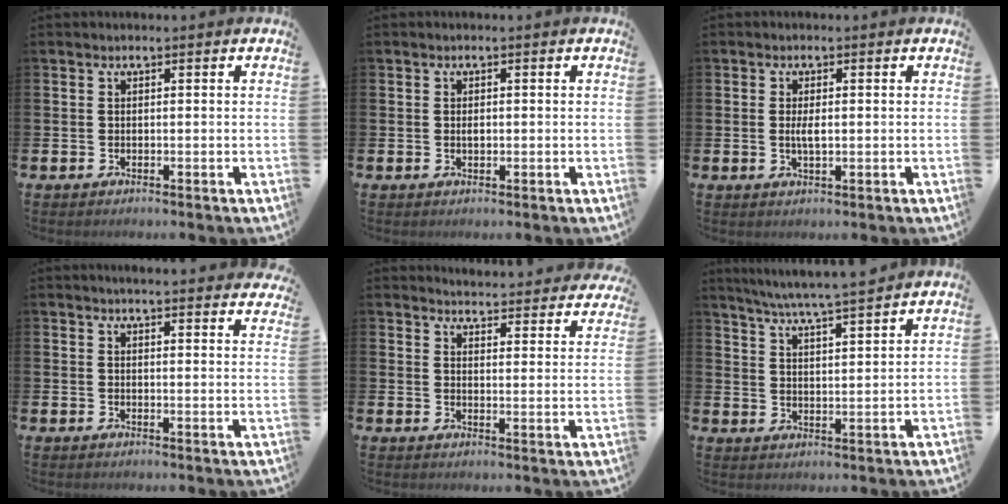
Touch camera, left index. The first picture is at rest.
{"total": 0.8, "force": [0.0, 0.5, 0.7], "torque": [-0.008, 0.000, -0.002]}
{"total": 2.2, "force": [0.1, 0.8, 2.0], "torque": [-0.033, -0.001, -0.001]}
{"total": 3.4, "force": [3.4, -0.2, 0.1], "torque": [-0.004, -0.018, 0.061]}
{"total": 4.7, "force": [4.7, 0.4, 0.2], "torque": [-0.007, -0.038, 0.080]}
{"total": 6.1, "force": [5.8, -0.4, 1.8], "torque": [-0.055, -0.034, 0.102]}